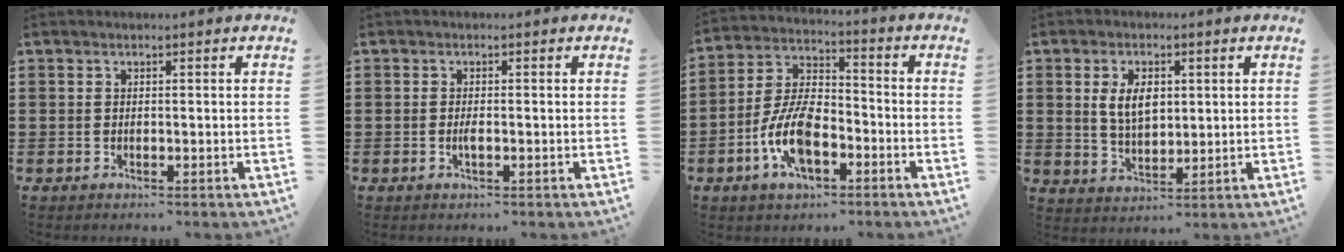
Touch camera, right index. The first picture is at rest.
{"total": 1.2, "force": [-0.3, 0.3, 1.1], "torque": [-0.020, -0.002, -0.004]}
{"total": 9.5, "force": [-3.7, 4.8, 7.3], "torque": [-0.161, 0.006, -0.071]}
{"total": 5.6, "force": [1.3, 3.2, 4.5], "torque": [-0.087, 0.010, 0.018]}